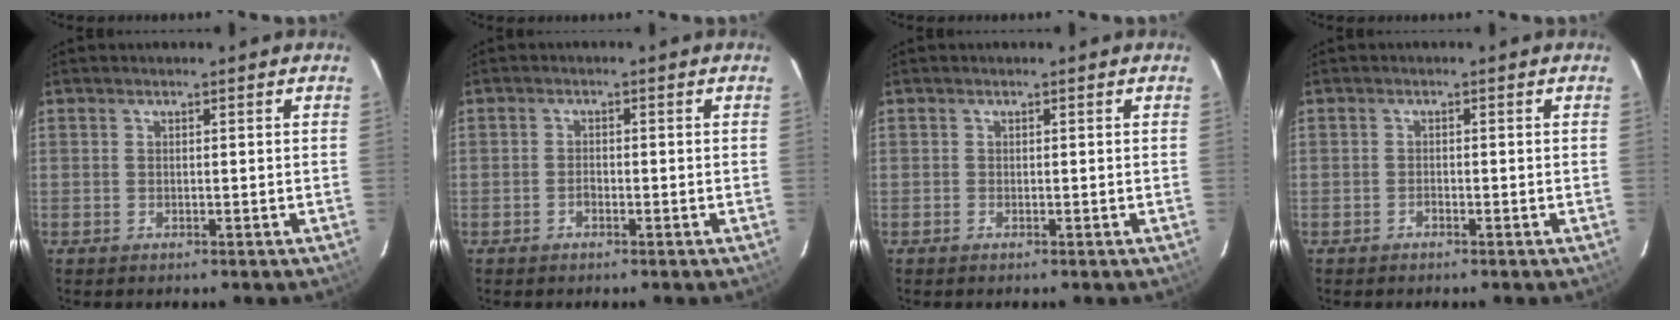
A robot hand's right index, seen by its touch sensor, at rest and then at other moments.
{"total": 1.2, "force": [-0.8, 0.6, 0.7], "torque": [-0.014, 0.003, -0.016]}
{"total": 0.0}
{"total": 0.7, "force": [-0.6, 0.3, 0.1], "torque": [-0.003, 0.003, -0.013]}